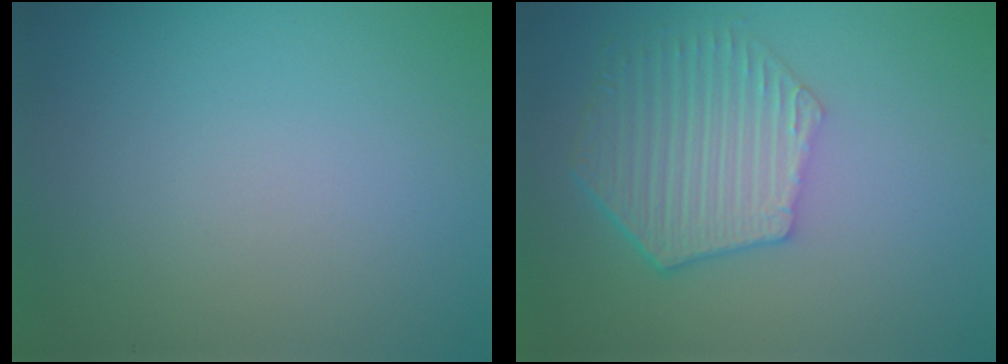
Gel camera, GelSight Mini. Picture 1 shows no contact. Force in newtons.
{"total": 6.0, "press": 4.6, "slide": 3.9}